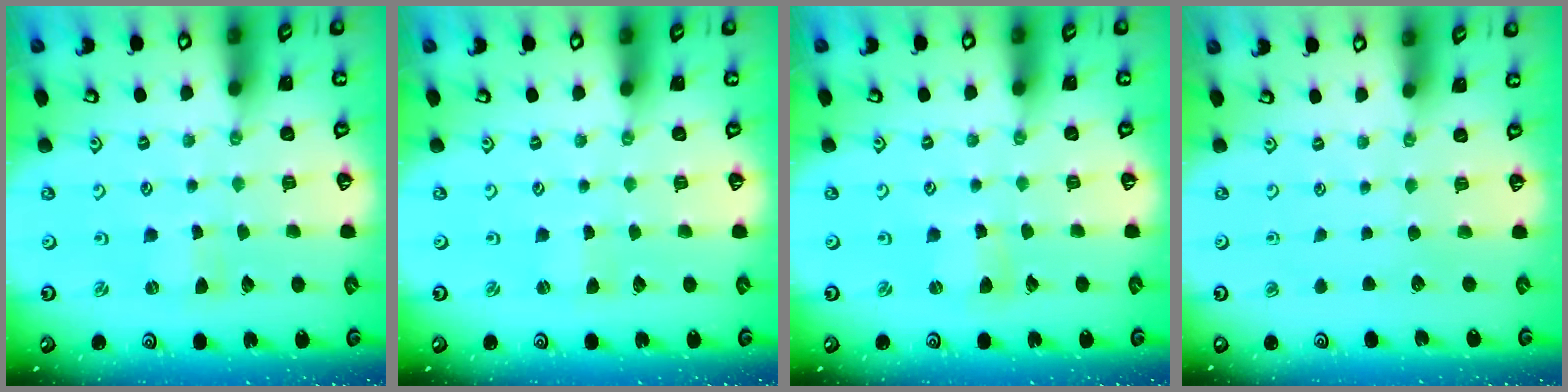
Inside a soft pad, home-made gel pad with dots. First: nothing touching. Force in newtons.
{"total": 0.6, "press": 0.6, "slide": 0.0}
{"total": 2.6, "press": 2.6, "slide": 0.1}
{"total": 0.0}